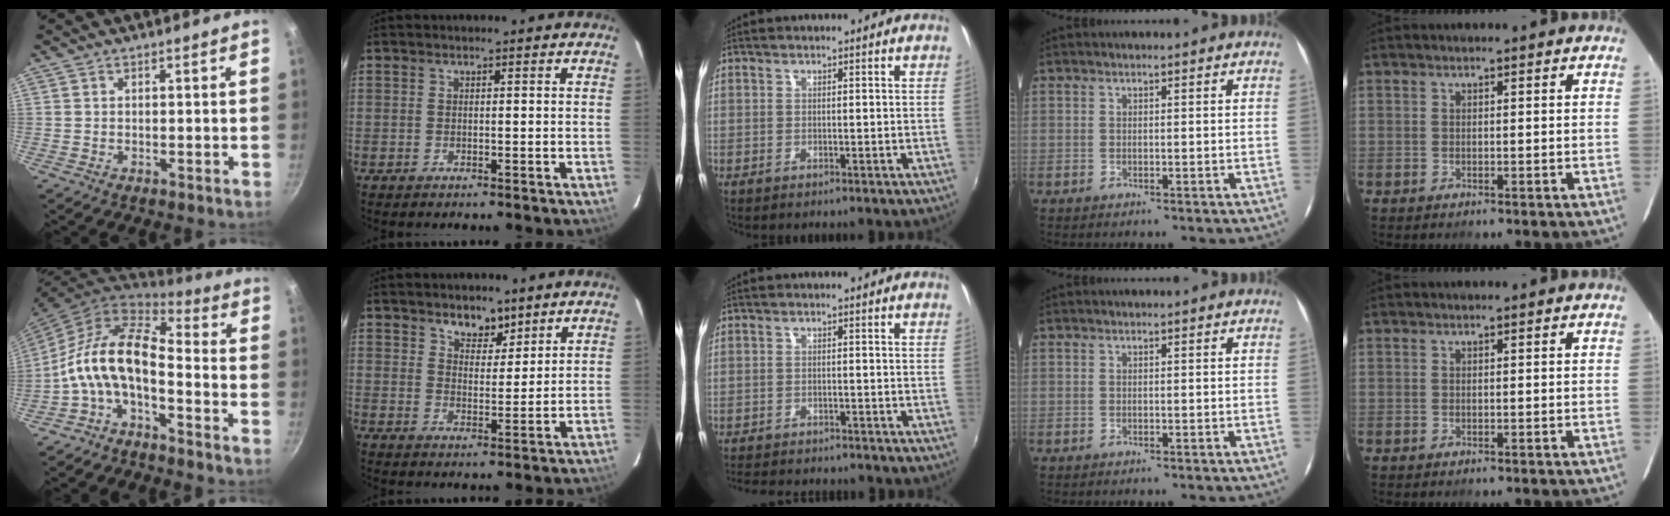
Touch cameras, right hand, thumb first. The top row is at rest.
{"thumb": {"total": 13.4, "force": [-3.8, 6.8, 11.0], "torque": [-0.213, 0.053, -0.086]}, "index": {"total": 5.2, "force": [4.0, 2.6, 2.2], "torque": [-0.023, -0.006, 0.065]}, "middle": {"total": 8.5, "force": [-7.7, 2.2, 2.9], "torque": [-0.074, -0.014, -0.116]}}